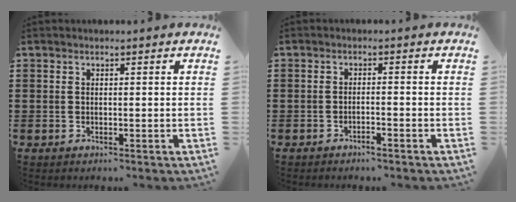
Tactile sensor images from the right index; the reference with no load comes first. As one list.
[{"total": 1.3, "force": [-1.1, -0.2, 0.7], "torque": [-0.014, -0.005, -0.020]}]